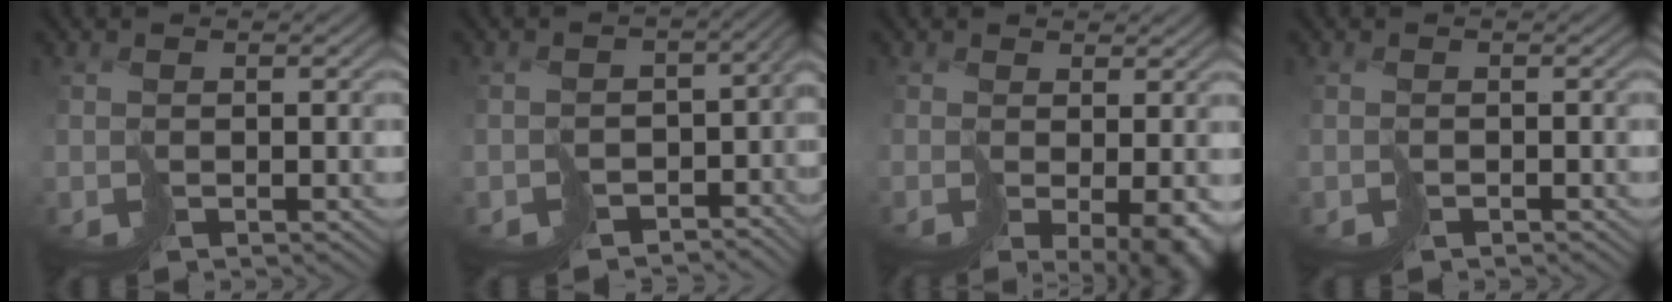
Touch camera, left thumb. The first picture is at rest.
{"total": 6.4, "force": [-4.0, 4.2, 2.6], "torque": [-0.036, -0.033, -0.051]}
{"total": 6.5, "force": [-2.0, 2.5, 5.7], "torque": [-0.095, -0.028, -0.013]}
{"total": 0.7, "force": [-0.7, 0.2, 0.0], "torque": [0.006, -0.001, -0.013]}